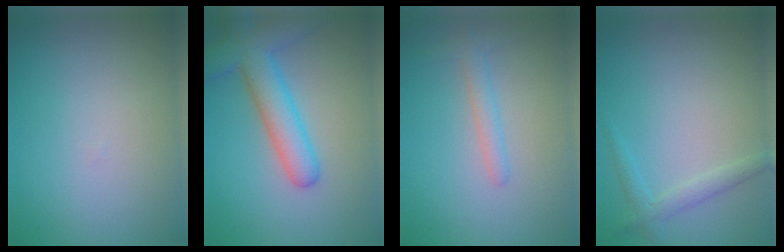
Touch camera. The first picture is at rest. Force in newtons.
{"total": 6.0, "press": 6.0, "slide": 0.3}
{"total": 1.7, "press": 1.7, "slide": 0.1}
{"total": 1.8, "press": 1.8, "slide": 0.0}